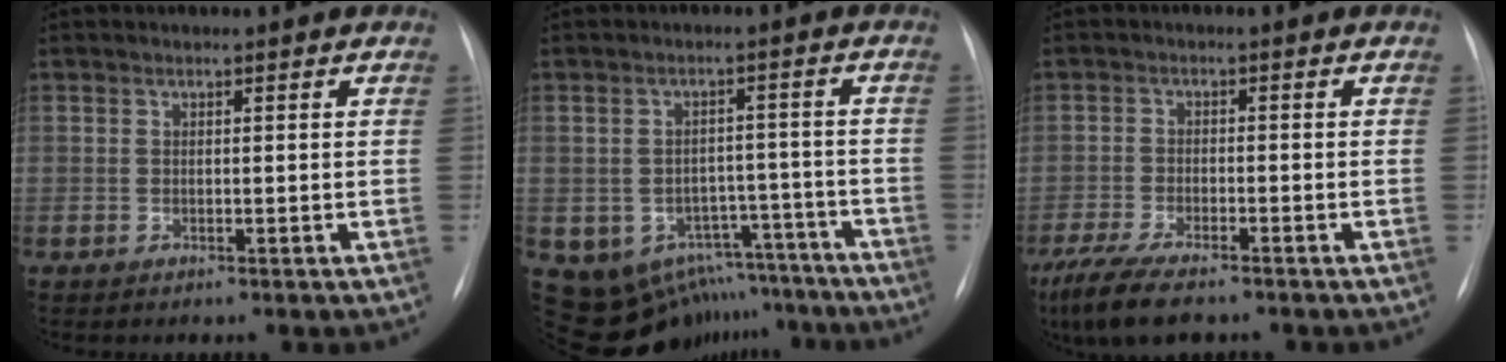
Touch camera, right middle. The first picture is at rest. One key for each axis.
{"total": 12.7, "fx": -8.7, "fy": 8.8, "fz": 3.0, "tx": -0.043, "ty": 0.048, "tz": -0.101}
{"total": 9.0, "fx": -6.9, "fy": 2.2, "fz": 5.4, "tx": -0.102, "ty": -0.023, "tz": -0.116}